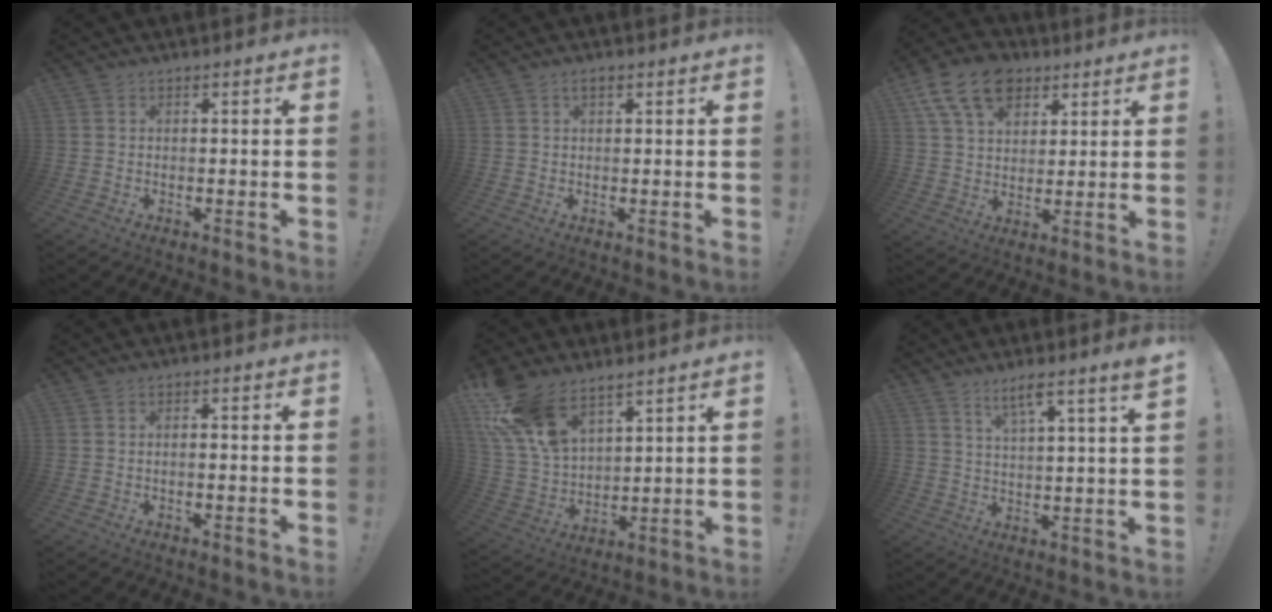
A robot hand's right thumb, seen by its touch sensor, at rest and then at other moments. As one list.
[{"total": 1.8, "force": [1.0, 0.8, 1.4], "torque": [-0.027, 0.002, 0.016]}, {"total": 15.4, "force": [7.9, 10.5, 8.1], "torque": [-0.131, -0.032, 0.151]}, {"total": 1.5, "force": [-0.9, 0.1, 1.2], "torque": [-0.029, 0.006, -0.015]}, {"total": 14.9, "force": [10.3, 7.3, 7.9], "torque": [-0.171, -0.061, 0.199]}, {"total": 6.9, "force": [4.8, -0.3, 5.0], "torque": [-0.081, -0.029, 0.076]}]